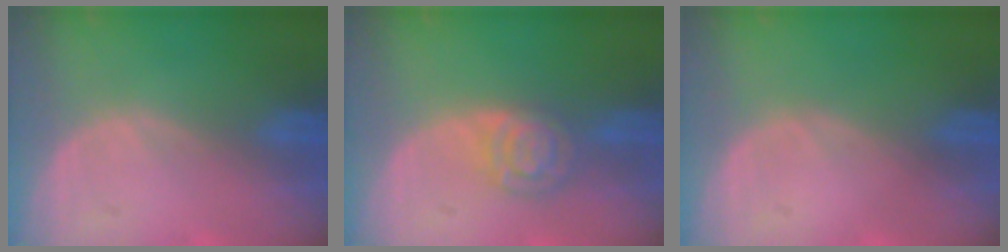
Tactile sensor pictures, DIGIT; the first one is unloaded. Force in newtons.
{"total": 5.3, "press": 4.6, "slide": 2.5}
{"total": 0.0}